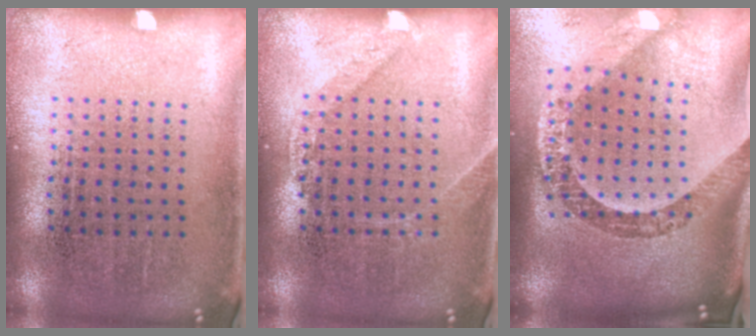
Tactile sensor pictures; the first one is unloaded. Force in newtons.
{"total": 1.4, "press": 1.3, "slide": 0.2}
{"total": 3.6, "press": 2.5, "slide": 2.6}